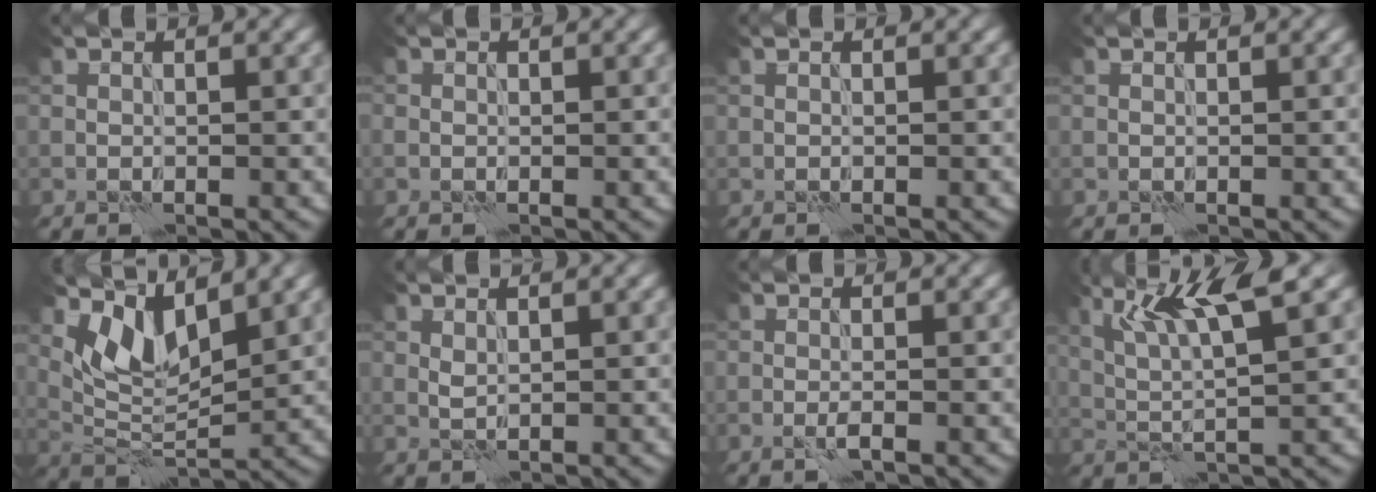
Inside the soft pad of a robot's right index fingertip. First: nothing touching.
{"total": 0.5, "force": [-0.1, 0.4, 0.2], "torque": [-0.003, -0.002, -0.003]}
{"total": 0.0}
{"total": 0.0}
{"total": 5.2, "force": [3.4, 2.1, 3.4], "torque": [-0.074, -0.013, 0.063]}
{"total": 0.8, "force": [0.5, 0.2, 0.5], "torque": [-0.014, 0.000, 0.014]}
{"total": 0.9, "force": [-0.4, 0.0, 0.8], "torque": [-0.016, -0.001, -0.010]}
{"total": 6.2, "force": [3.0, 0.9, 5.4], "torque": [-0.106, 0.003, 0.062]}